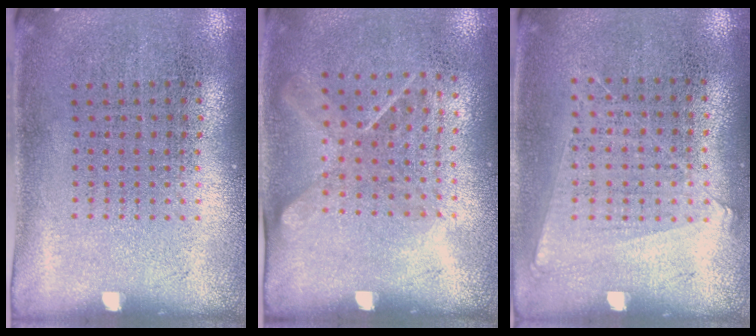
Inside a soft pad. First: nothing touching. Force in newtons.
{"total": 1.2, "press": 0.9, "slide": 0.8}
{"total": 1.0, "press": 0.9, "slide": 0.4}